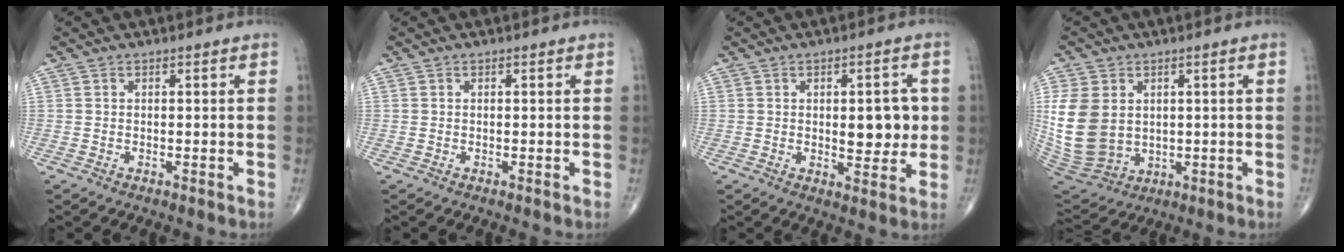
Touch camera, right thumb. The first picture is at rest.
{"total": 0.0}
{"total": 7.9, "force": [0.6, 3.7, 6.9], "torque": [-0.071, -0.008, 0.014]}
{"total": 14.2, "force": [1.7, 10.8, 9.0], "torque": [-0.178, -0.015, 0.056]}